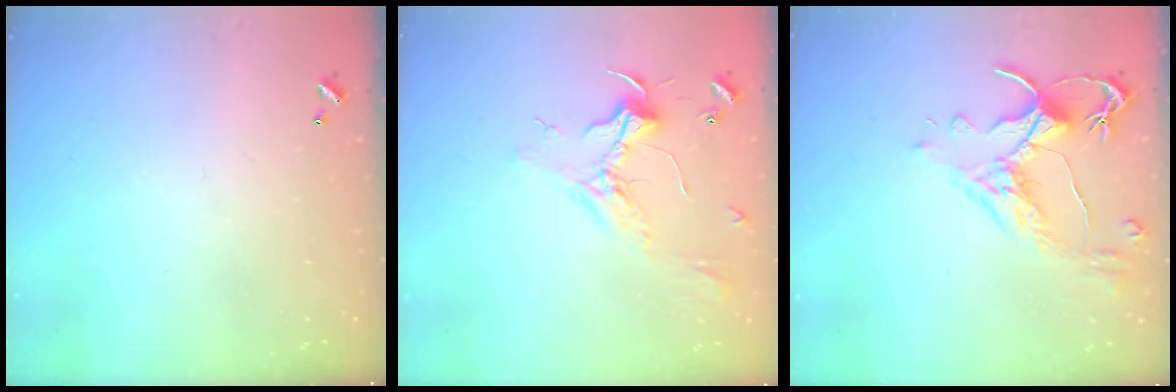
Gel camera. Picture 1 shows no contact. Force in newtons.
{"total": 2.4, "press": 2.3, "slide": 0.7}
{"total": 2.6, "press": 2.2, "slide": 1.3}